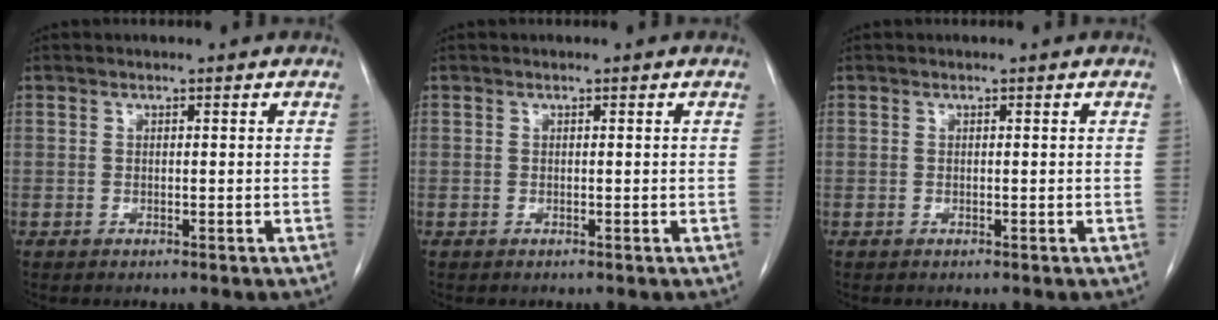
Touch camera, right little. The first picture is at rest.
{"total": 0.0}
{"total": 0.0}